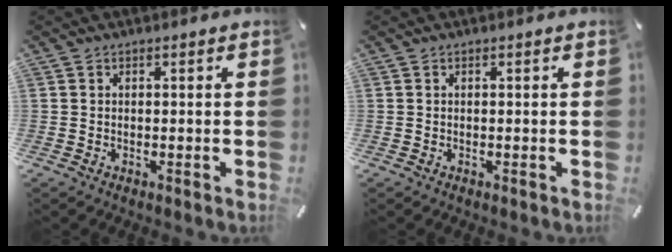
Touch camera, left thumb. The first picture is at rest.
{"total": 0.0}